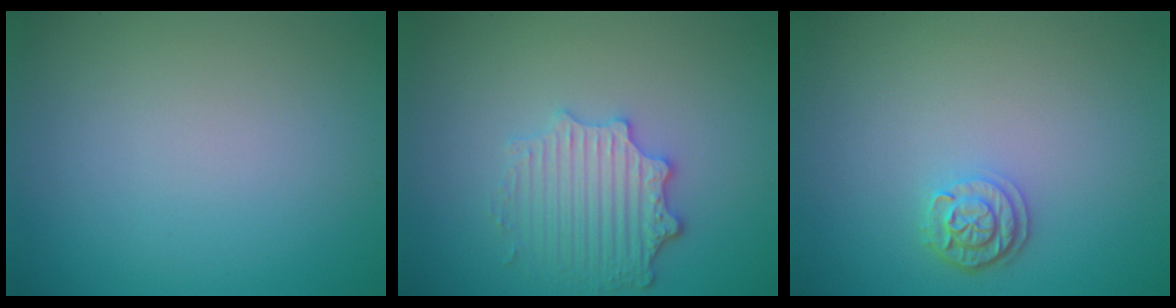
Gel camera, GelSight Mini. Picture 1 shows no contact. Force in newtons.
{"total": 3.9, "press": 3.2, "slide": 2.3}
{"total": 2.2, "press": 1.9, "slide": 1.1}